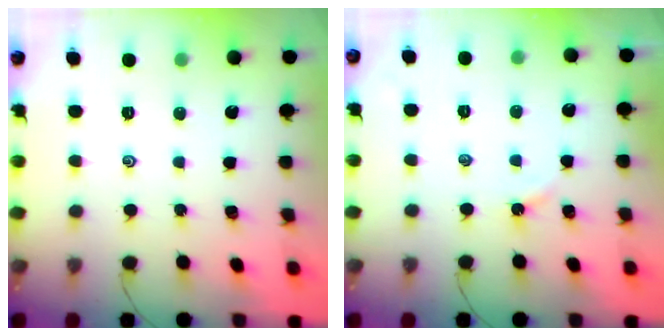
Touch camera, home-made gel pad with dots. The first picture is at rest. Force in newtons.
{"total": 2.0, "press": 2.0, "slide": 0.3}